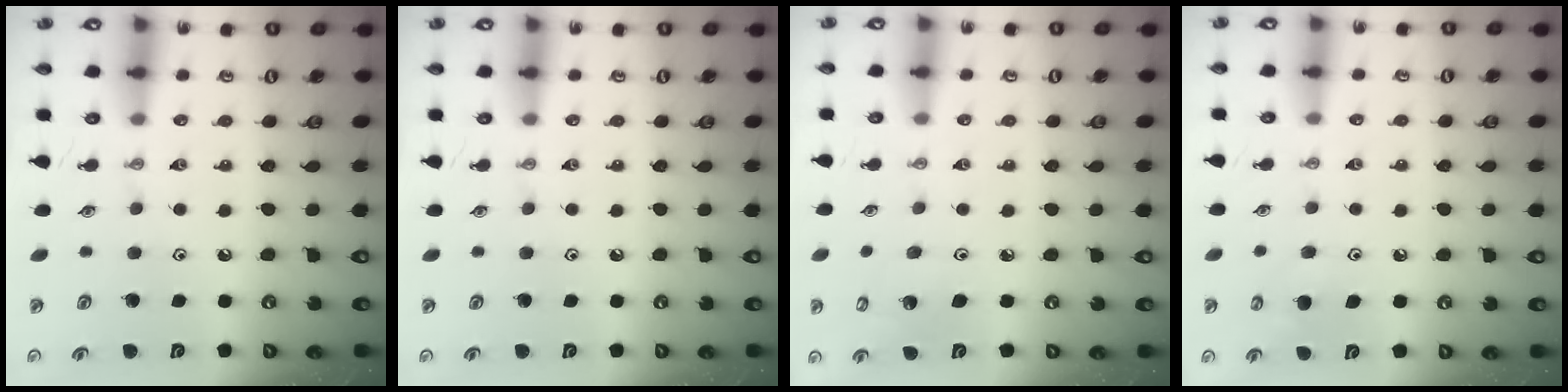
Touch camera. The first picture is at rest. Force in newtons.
{"total": 0.0}
{"total": 5.0, "press": 4.9, "slide": 1.2}
{"total": 5.9, "press": 5.8, "slide": 0.6}